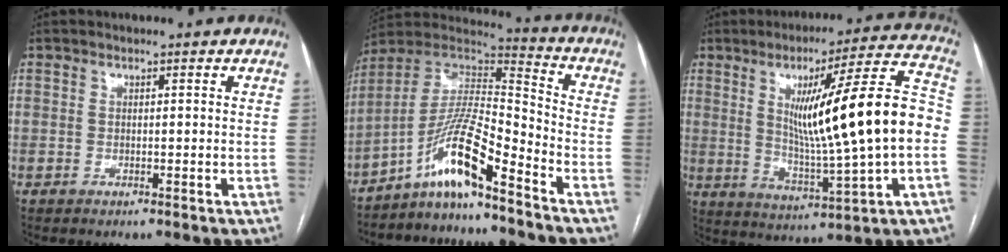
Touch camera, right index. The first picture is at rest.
{"total": 11.8, "force": [-8.0, 0.6, 8.7], "torque": [-0.171, 0.019, -0.149]}
{"total": 19.9, "force": [0.6, 0.5, 19.9], "torque": [-0.304, 0.011, 0.009]}